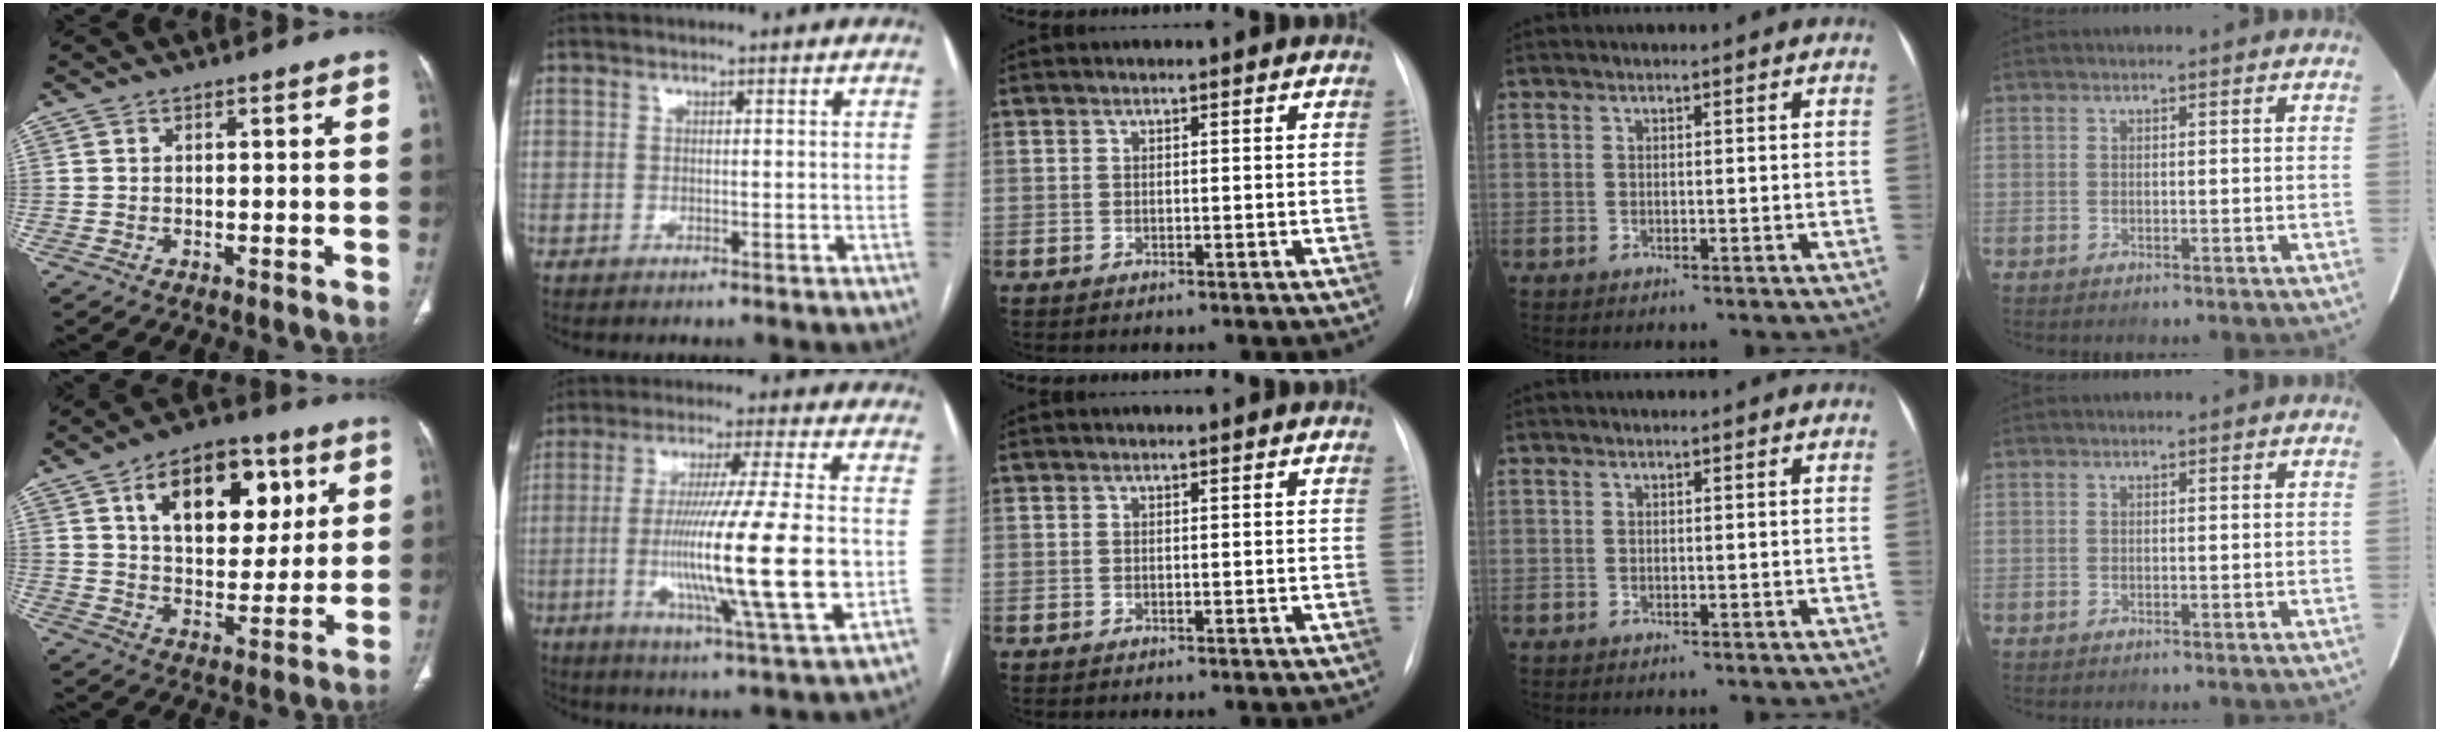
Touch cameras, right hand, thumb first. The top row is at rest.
{"thumb": {"total": 18.3, "force": [6.8, 10.8, 13.1], "torque": [-0.151, -0.012, 0.108]}, "index": {"total": 18.6, "force": [-2.5, -0.3, 18.4], "torque": [-0.328, -0.022, -0.049]}}